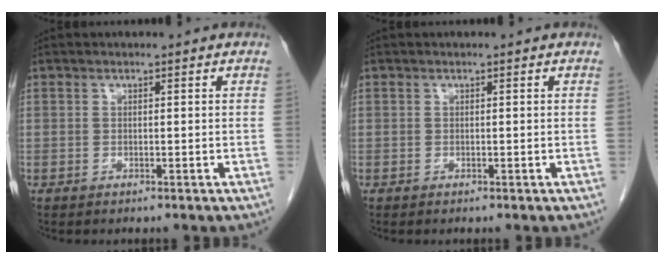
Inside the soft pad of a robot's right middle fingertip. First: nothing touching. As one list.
[{"total": 0.0}]